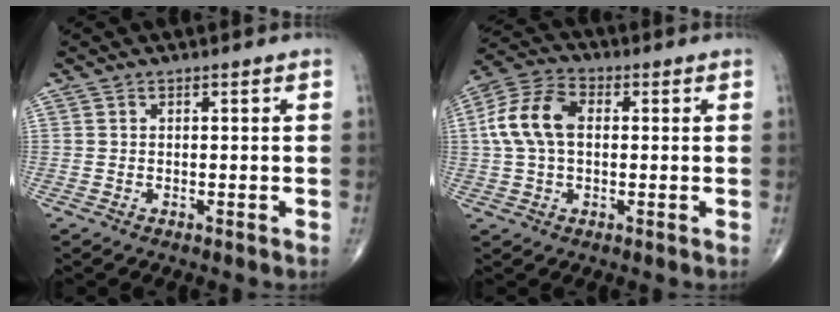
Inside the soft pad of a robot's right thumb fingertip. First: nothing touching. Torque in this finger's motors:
{"motor_torque": [-0.45, 0.63, 1.06, 0.13, 0.32]}